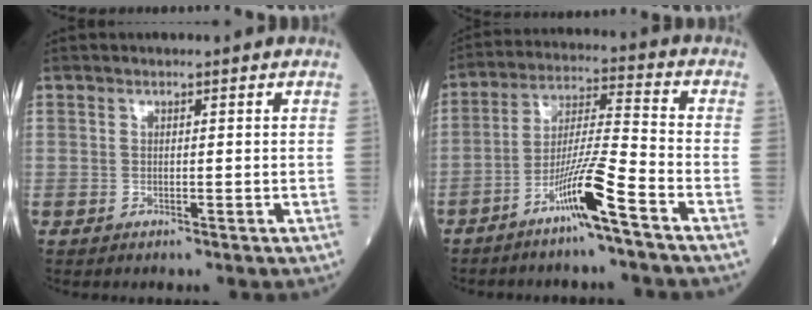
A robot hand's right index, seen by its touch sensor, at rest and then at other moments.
{"total": 9.6, "force": [-5.7, -0.8, 7.7], "torque": [-0.148, -0.004, -0.109]}